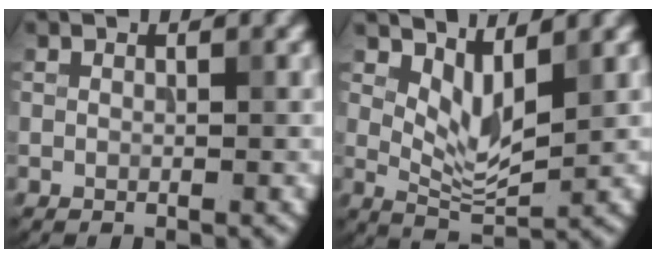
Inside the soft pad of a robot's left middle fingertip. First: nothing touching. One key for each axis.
{"total": 3.2, "fx": 1.3, "fy": 1.2, "fz": 2.6, "tx": -0.056, "ty": -0.019, "tz": 0.027}